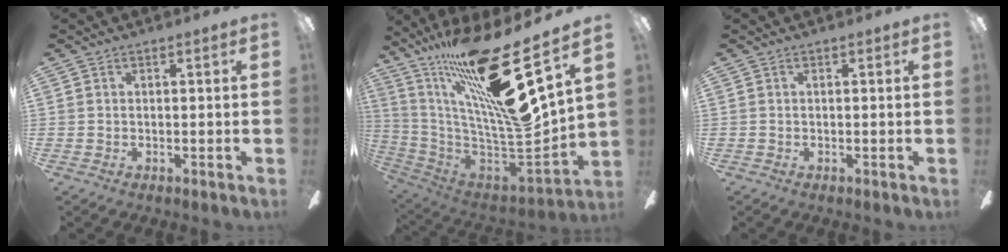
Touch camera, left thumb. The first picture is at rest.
{"total": 26.1, "force": [16.2, 3.5, 20.2], "torque": [-0.354, -0.127, 0.257]}
{"total": 0.0}